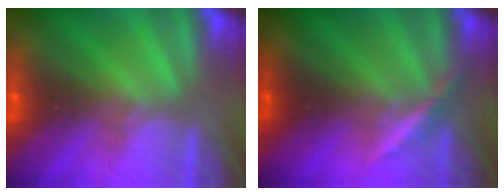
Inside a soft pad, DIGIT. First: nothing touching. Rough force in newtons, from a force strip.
{"total": 3.1}